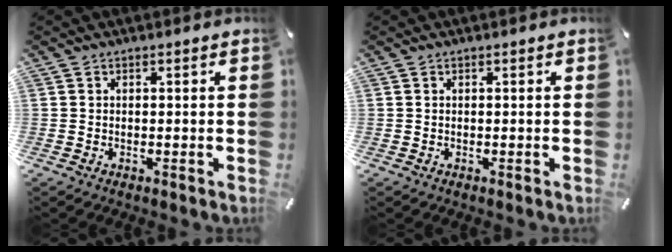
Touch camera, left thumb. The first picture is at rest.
{"total": 0.0}